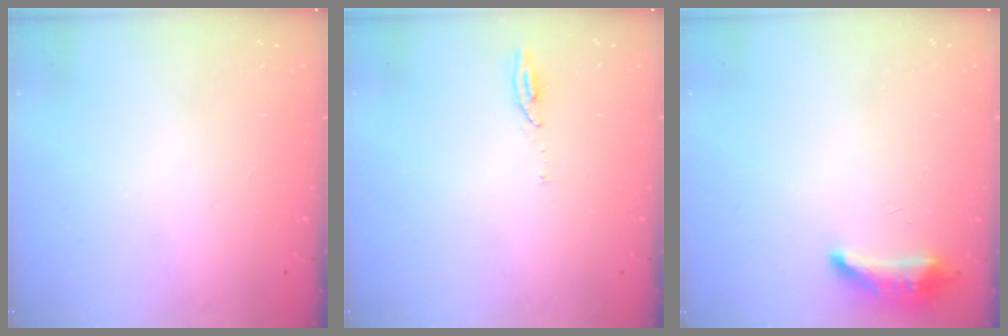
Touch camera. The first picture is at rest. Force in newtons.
{"total": 3.3, "press": 3.3, "slide": 0.3}
{"total": 8.3, "press": 8.1, "slide": 1.8}